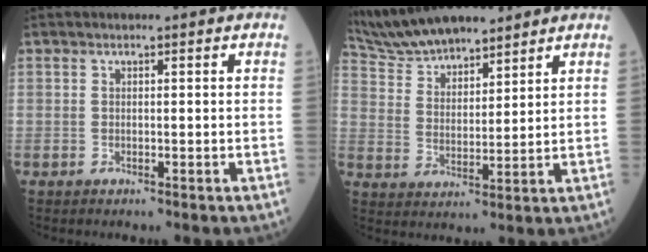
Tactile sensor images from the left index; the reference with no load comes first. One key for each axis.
{"total": 11.8, "fx": 10.7, "fy": 2.6, "fz": 4.1, "tx": -0.088, "ty": 0.023, "tz": 0.206}